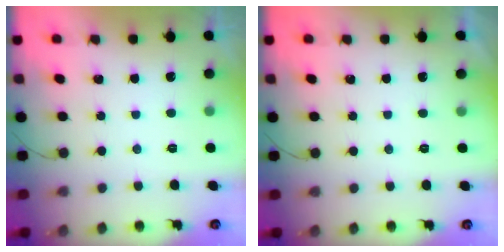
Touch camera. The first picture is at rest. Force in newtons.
{"total": 1.0, "press": 1.0, "slide": 0.1}